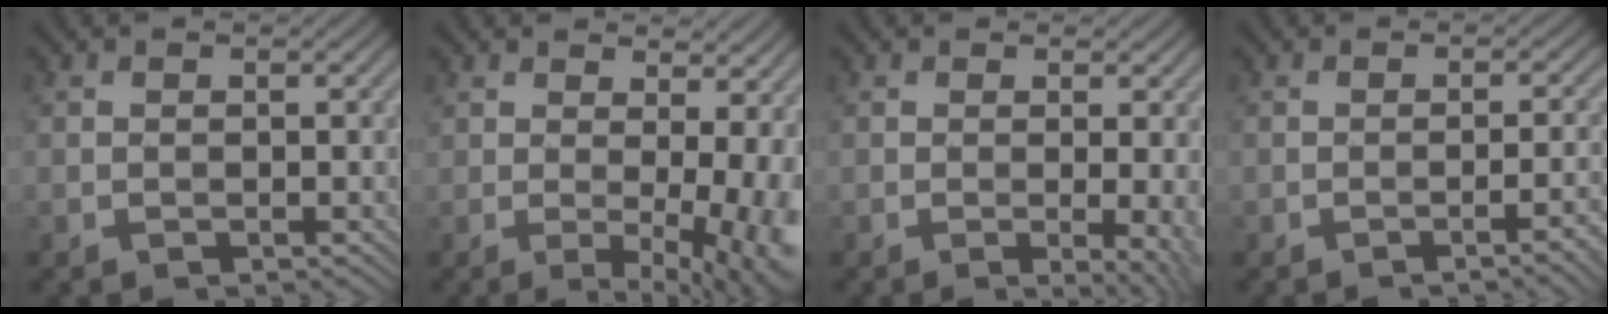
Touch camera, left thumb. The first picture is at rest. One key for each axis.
{"total": 9.7, "fx": 0.8, "fy": 3.4, "fz": 9.0, "tx": -0.108, "ty": 0.008, "tz": 0.024}
{"total": 4.4, "fx": -0.4, "fy": 0.9, "fz": 4.2, "tx": -0.064, "ty": -0.007, "tz": -0.006}
{"total": 4.2, "fx": -1.9, "fy": 0.8, "fz": 3.7, "tx": -0.043, "ty": 0.014, "tz": -0.032}